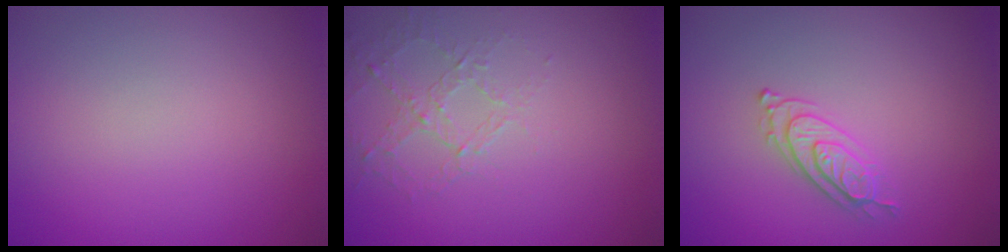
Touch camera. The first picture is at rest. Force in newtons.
{"total": 1.4, "press": 0.8, "slide": 1.2}
{"total": 2.2, "press": 2.2, "slide": 0.4}